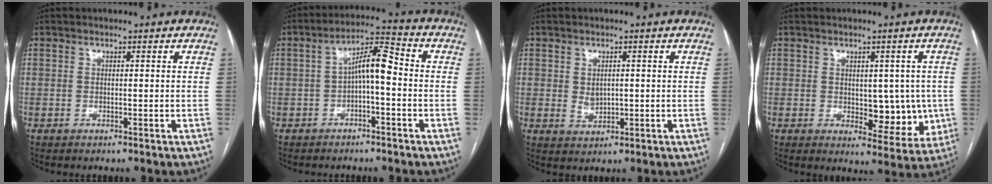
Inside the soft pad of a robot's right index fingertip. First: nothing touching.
{"total": 6.7, "force": [-0.6, 1.7, 6.5], "torque": [-0.114, 0.031, -0.013]}
{"total": 2.6, "force": [0.3, 1.9, 1.8], "torque": [-0.033, -0.003, 0.014]}
{"total": 8.0, "force": [-0.2, 4.5, 6.6], "torque": [-0.062, 0.003, 0.009]}